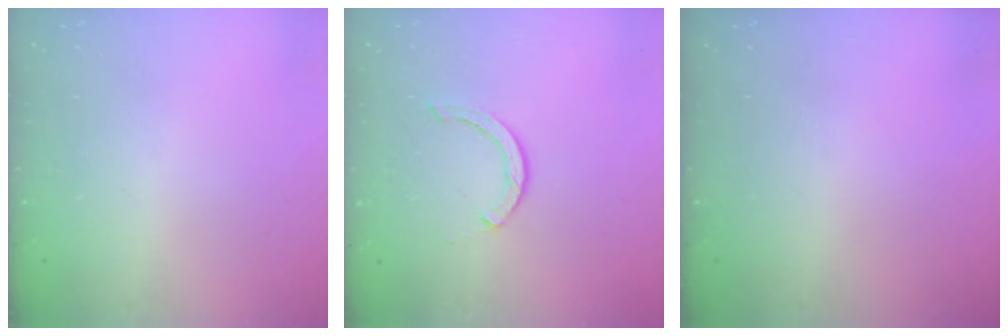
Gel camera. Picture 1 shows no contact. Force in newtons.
{"total": 2.4, "press": 2.4, "slide": 0.0}
{"total": 0.0}